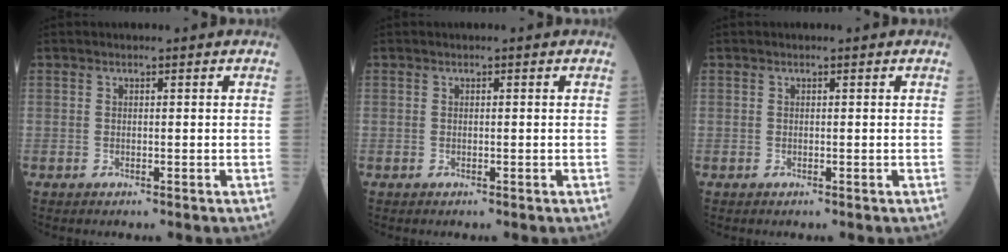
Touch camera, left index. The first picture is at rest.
{"total": 0.0}
{"total": 0.0}